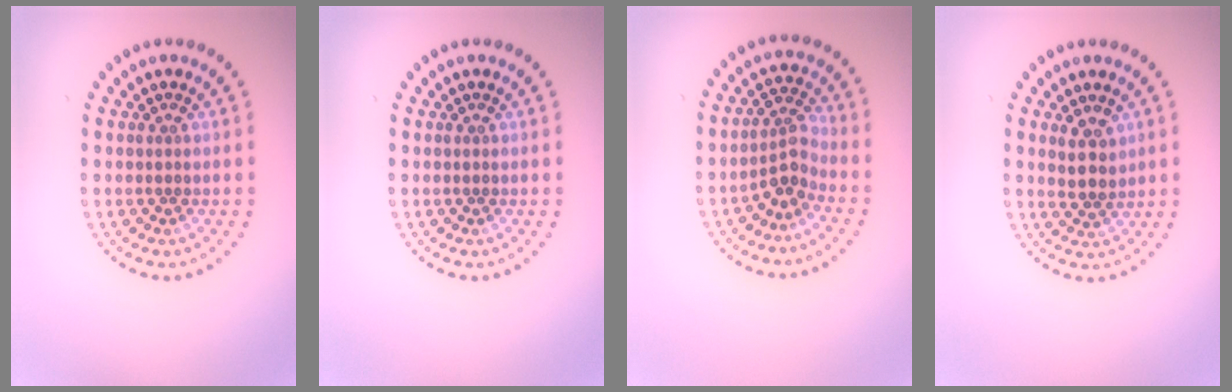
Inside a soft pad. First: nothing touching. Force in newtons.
{"total": 0.0}
{"total": 2.7, "press": 2.0, "slide": 1.8}
{"total": 2.3, "press": 2.1, "slide": 1.1}